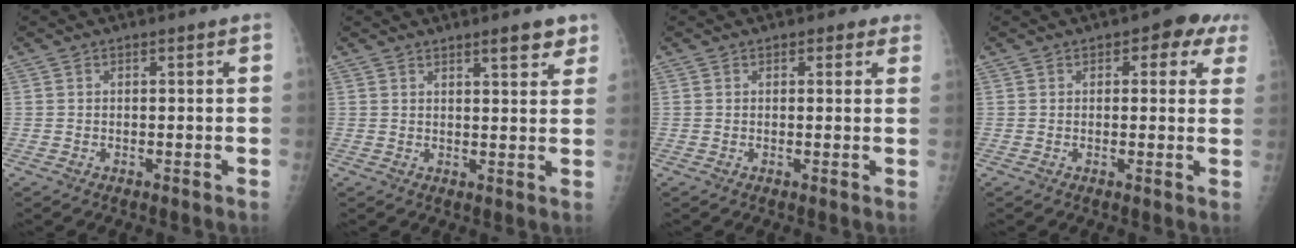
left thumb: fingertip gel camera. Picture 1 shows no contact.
{"total": 4.5, "force": [3.3, 1.2, 2.9], "torque": [-0.025, -0.019, 0.042]}
{"total": 2.3, "force": [1.6, 1.5, 0.6], "torque": [0.018, -0.006, 0.011]}
{"total": 5.8, "force": [2.8, 3.2, 3.9], "torque": [-0.006, -0.003, 0.022]}